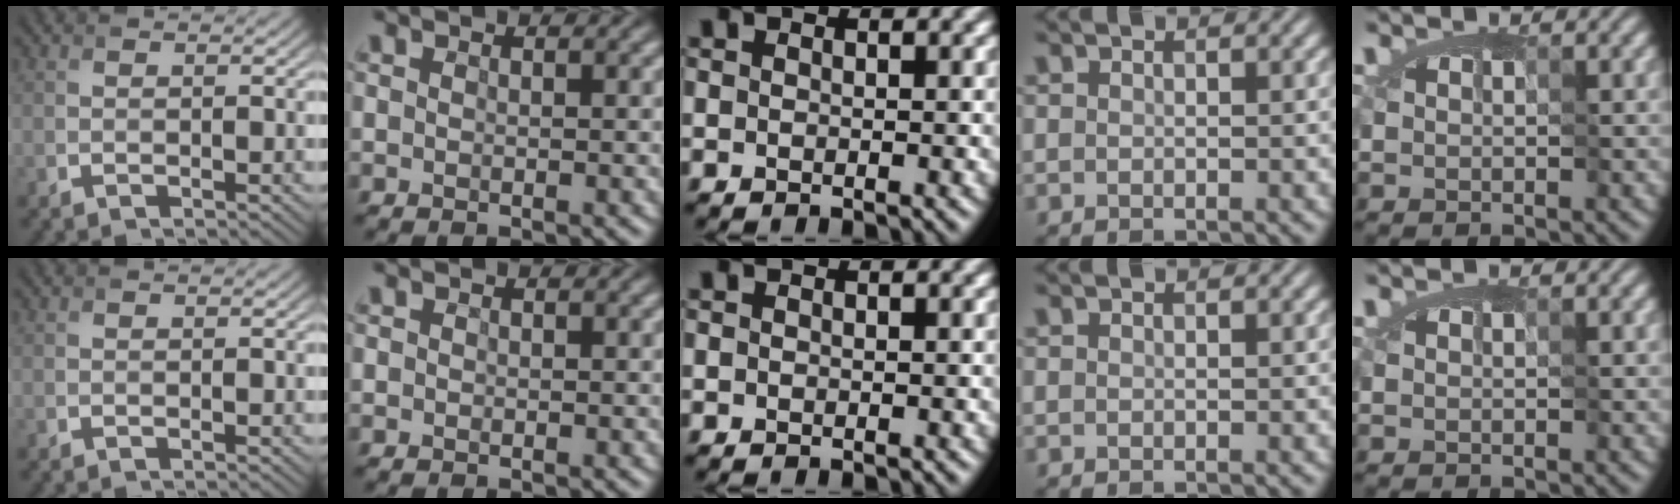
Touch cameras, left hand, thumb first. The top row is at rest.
{"index": {"total": 0.6, "force": [0.1, 0.5, 0.2], "torque": [0.007, 0.007, -0.006]}}